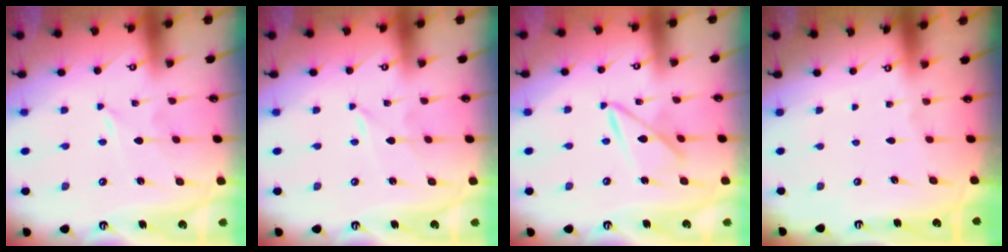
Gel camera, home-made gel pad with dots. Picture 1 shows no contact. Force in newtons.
{"total": 0.0}
{"total": 9.1, "press": 9.1, "slide": 0.6}
{"total": 0.0}